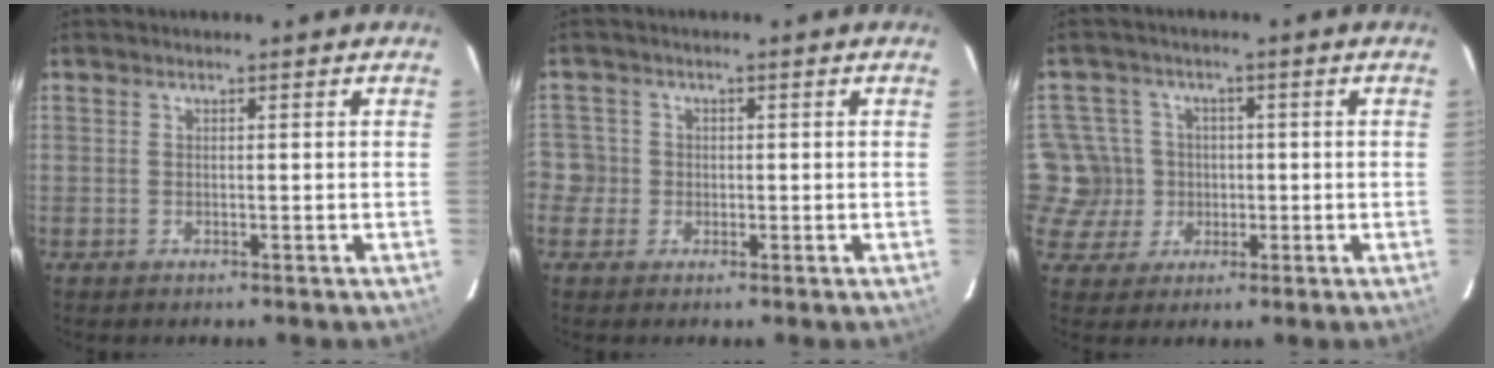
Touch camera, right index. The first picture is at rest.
{"total": 4.1, "force": [-1.2, 3.9, 0.5], "torque": [-0.004, 0.020, -0.024]}
{"total": 6.8, "force": [-0.7, 6.8, 0.3], "torque": [-0.023, 0.017, -0.016]}